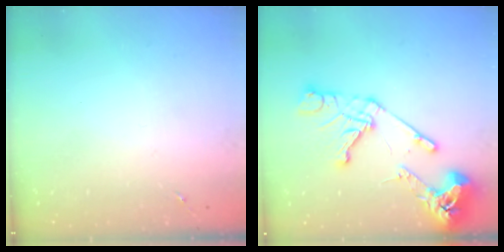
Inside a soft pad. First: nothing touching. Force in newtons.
{"total": 17.0, "press": 16.9, "slide": 1.9}